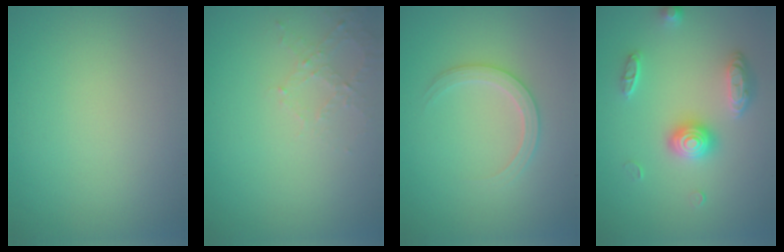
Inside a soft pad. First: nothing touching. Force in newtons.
{"total": 1.8, "press": 1.7, "slide": 0.5}
{"total": 2.2, "press": 2.2, "slide": 0.2}
{"total": 3.2, "press": 2.9, "slide": 1.2}